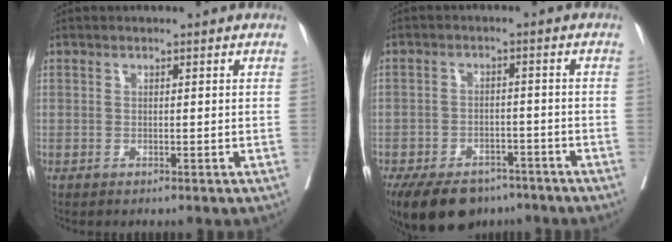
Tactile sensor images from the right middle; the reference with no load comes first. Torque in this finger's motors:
{"motor_torque": [0.95, -0.85, 0.18, 0.04]}